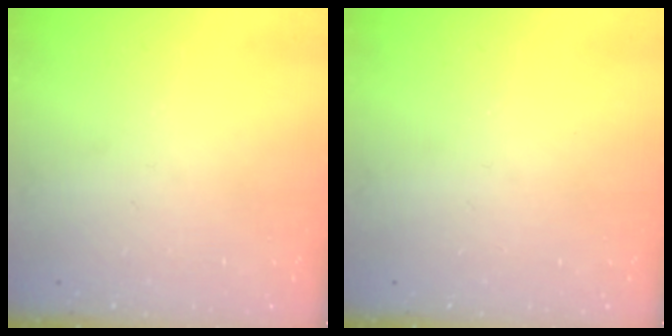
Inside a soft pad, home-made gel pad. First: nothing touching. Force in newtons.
{"total": 0.0}